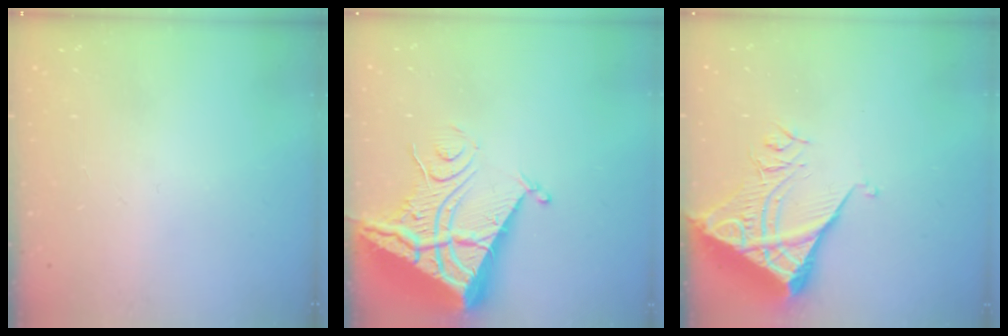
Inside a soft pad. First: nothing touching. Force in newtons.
{"total": 12.2, "press": 12.1, "slide": 1.3}
{"total": 10.6, "press": 10.6, "slide": 1.1}